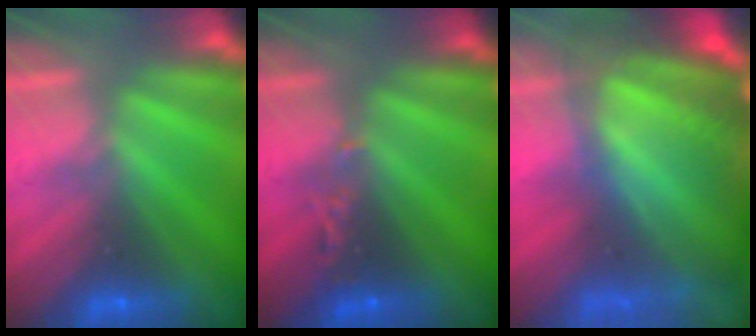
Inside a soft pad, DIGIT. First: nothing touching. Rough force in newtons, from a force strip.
{"total": 2.5}
{"total": 8.6}